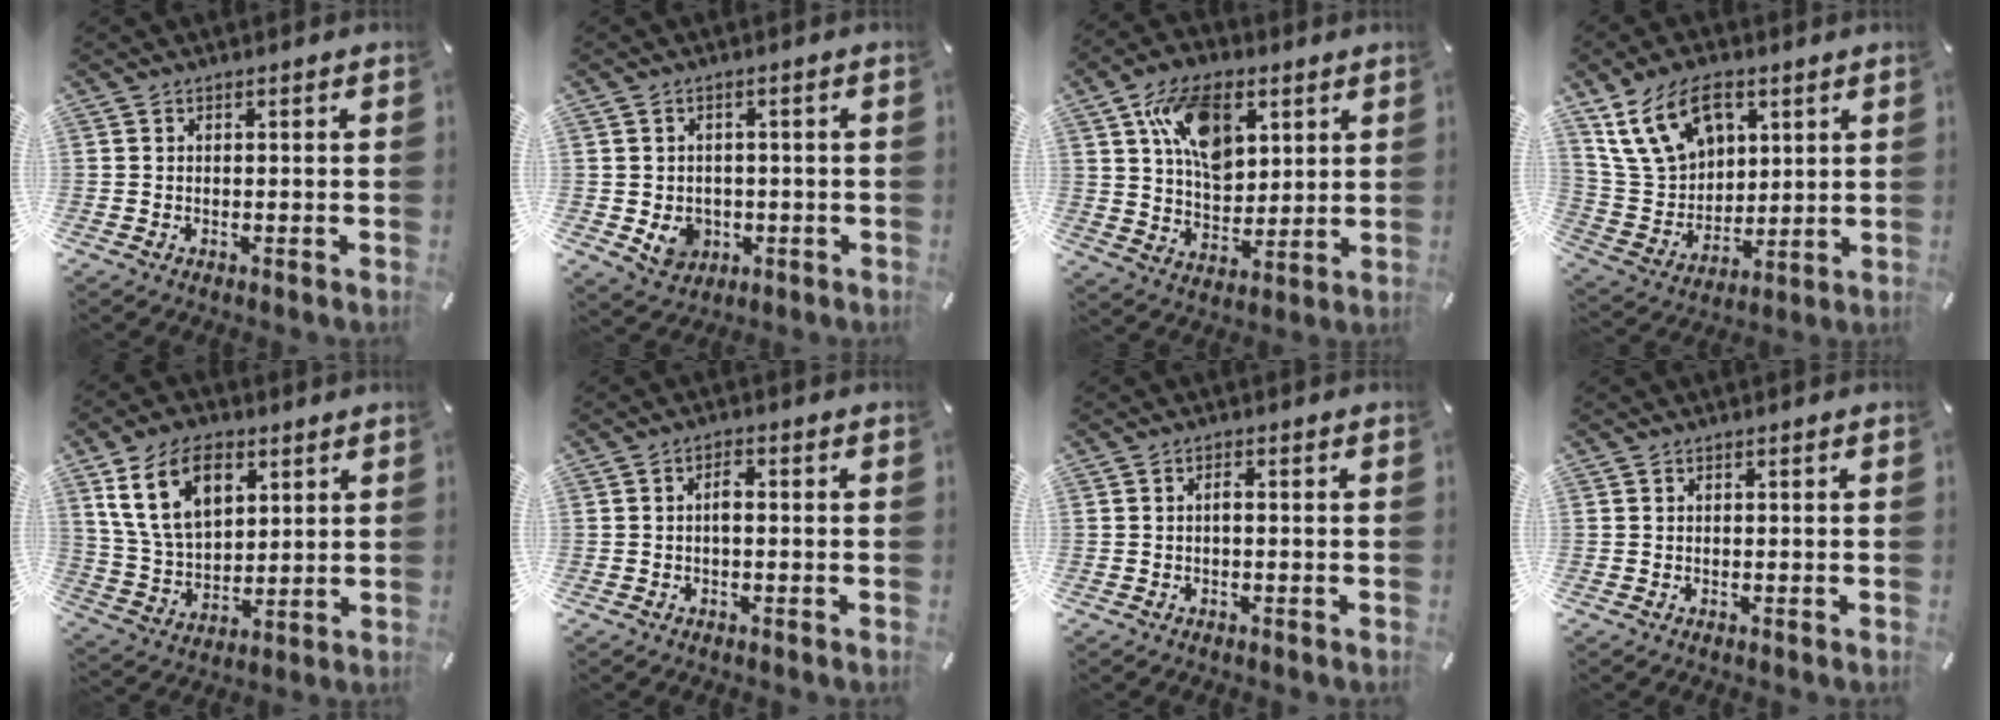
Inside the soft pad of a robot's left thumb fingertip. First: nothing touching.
{"total": 5.5, "force": [-0.9, 5.0, 2.2], "torque": [-0.031, -0.001, -0.016]}
{"total": 14.5, "force": [6.1, 9.3, 9.2], "torque": [-0.154, -0.002, 0.115]}
{"total": 15.3, "force": [7.8, 10.5, 7.8], "torque": [-0.164, -0.026, 0.151]}
{"total": 14.4, "force": [6.6, 9.2, 8.8], "torque": [-0.190, -0.006, 0.120]}
{"total": 2.6, "force": [-0.2, 1.1, 2.3], "torque": [-0.046, 0.009, -0.007]}
{"total": 1.4, "force": [-0.2, 0.4, 1.3], "torque": [-0.026, 0.002, -0.006]}
{"total": 0.0}